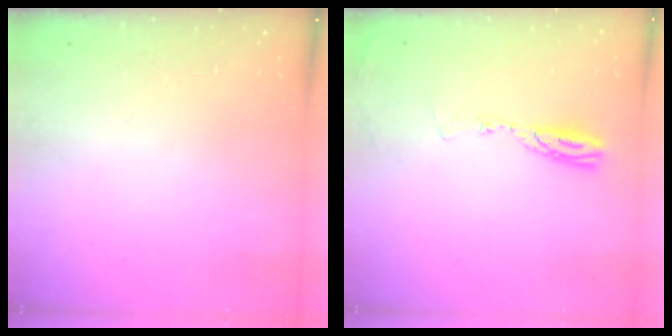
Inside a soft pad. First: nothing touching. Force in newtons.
{"total": 5.9, "press": 5.8, "slide": 0.7}